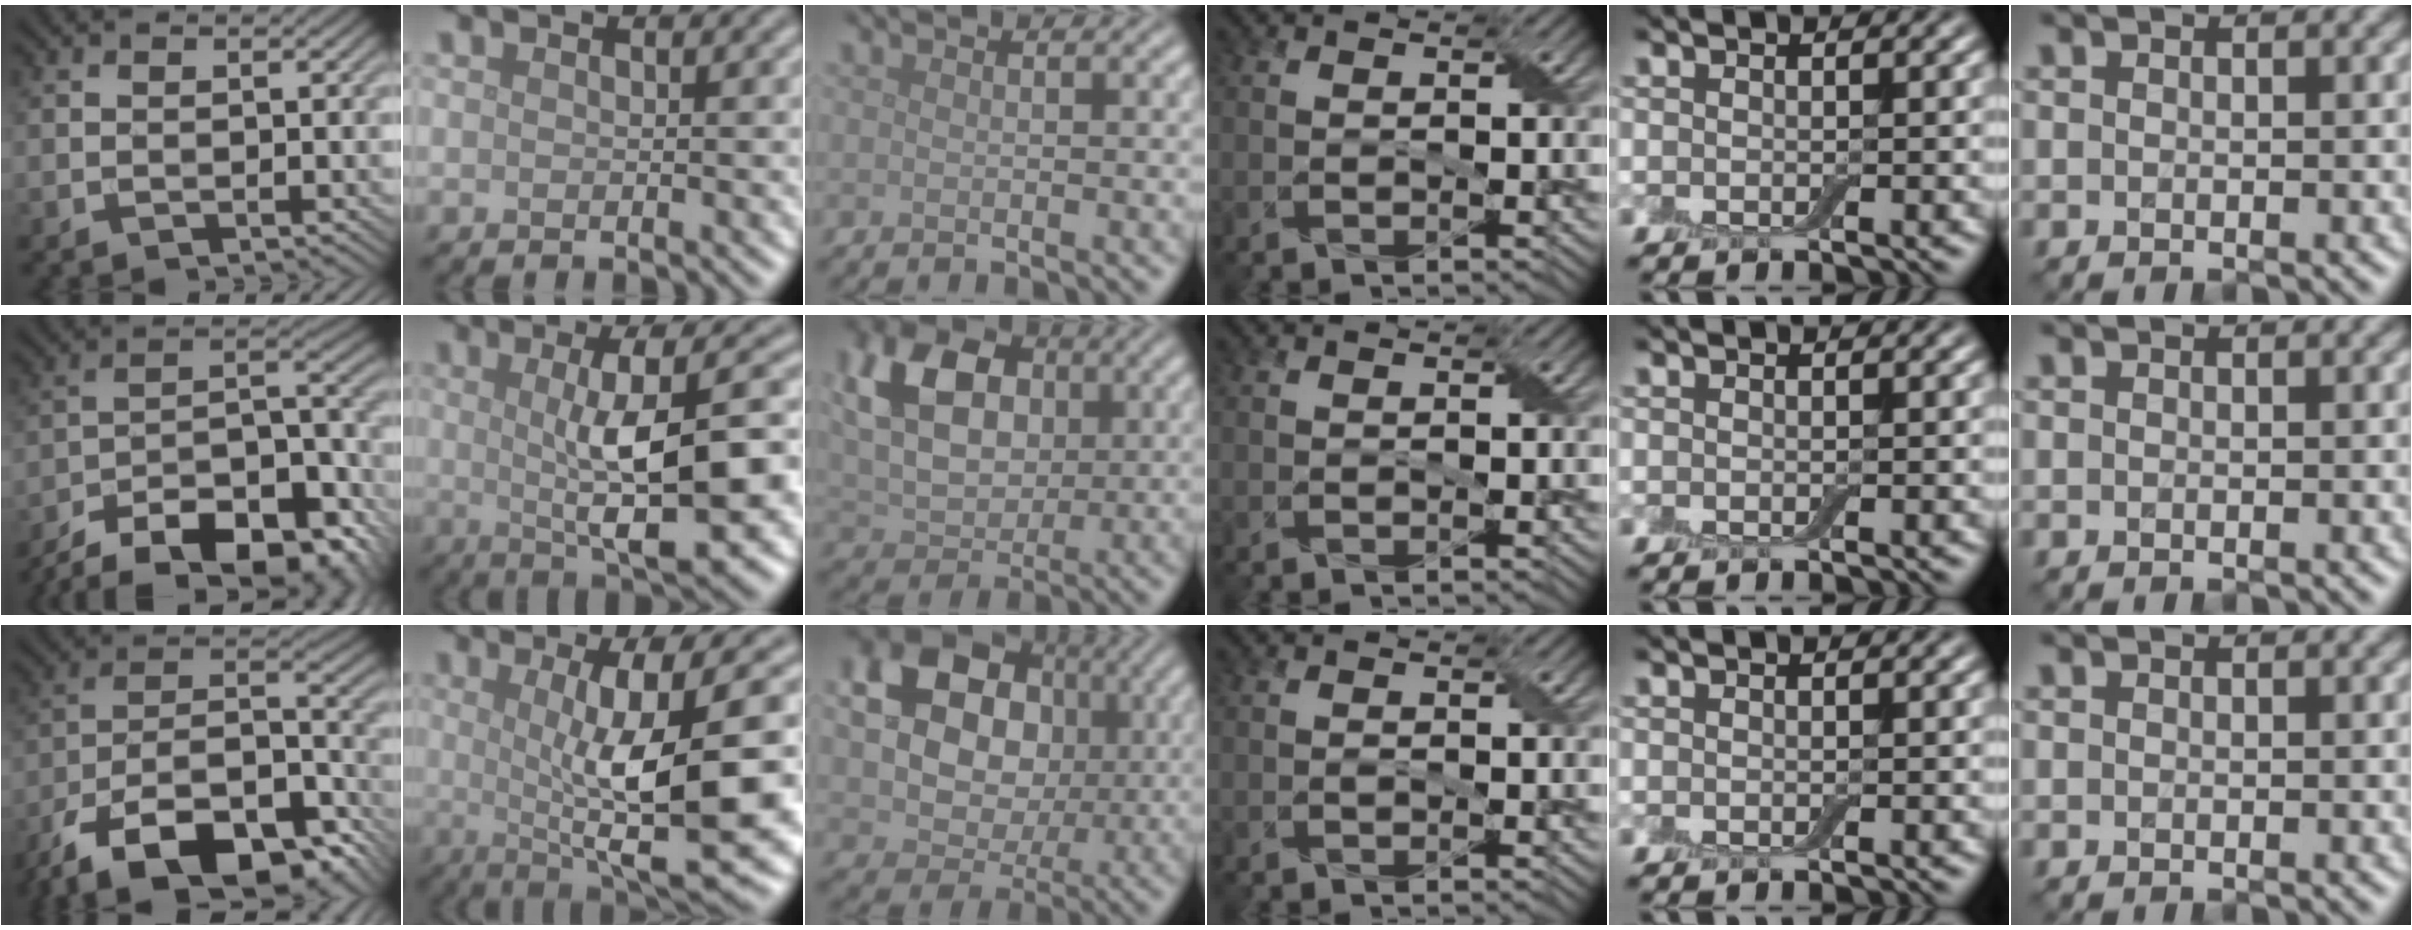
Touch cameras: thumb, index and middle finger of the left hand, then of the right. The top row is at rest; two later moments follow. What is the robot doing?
{"motion": "wrap", "object": "adhesive wrap"}